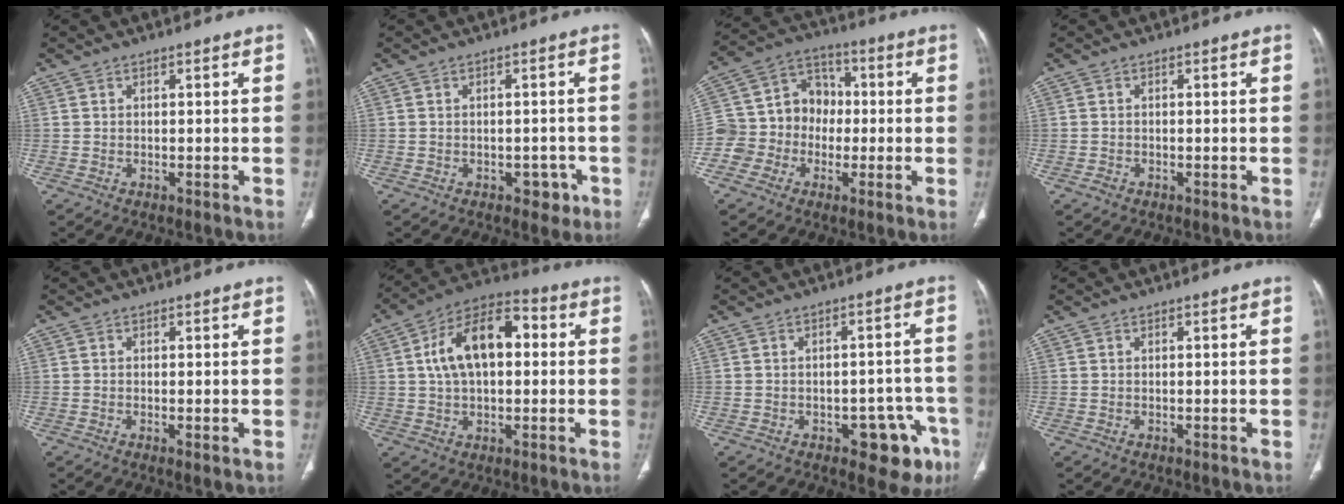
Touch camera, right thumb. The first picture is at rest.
{"total": 3.2, "force": [-1.5, 2.3, 1.6], "torque": [-0.002, 0.010, -0.015]}
{"total": 12.5, "force": [-2.5, 11.5, 4.3], "torque": [-0.046, 0.053, -0.048]}
{"total": 0.9, "force": [-0.5, 0.7, 0.3], "torque": [-0.008, 0.003, -0.012]}
{"total": 1.2, "force": [-0.3, 0.2, 1.1], "torque": [-0.027, -0.006, -0.005]}
{"total": 15.2, "force": [2.4, 8.8, 12.1], "torque": [-0.197, 0.032, 0.032]}
{"total": 9.2, "force": [-4.5, 4.9, 6.3], "torque": [-0.040, 0.028, -0.050]}
{"total": 0.0}